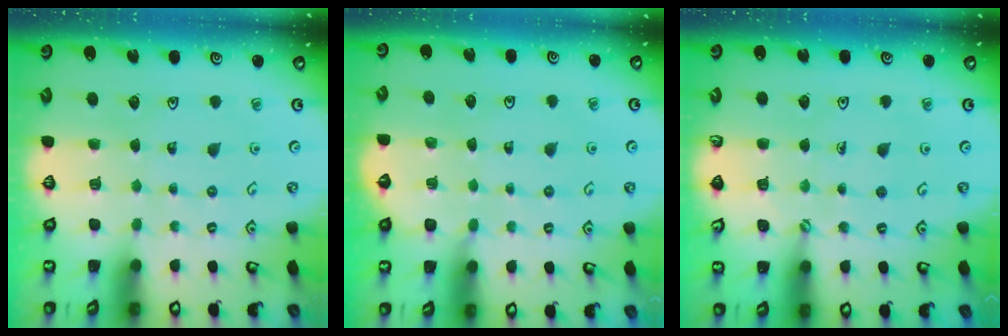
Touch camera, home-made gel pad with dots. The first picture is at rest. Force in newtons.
{"total": 2.9, "press": 2.9, "slide": 0.3}
{"total": 1.9, "press": 1.9, "slide": 0.2}